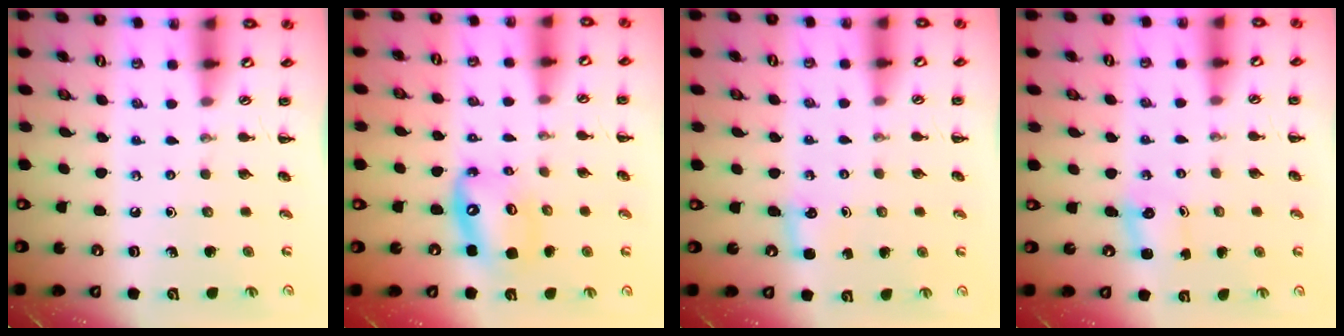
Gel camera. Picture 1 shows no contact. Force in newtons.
{"total": 11.0, "press": 10.6, "slide": 2.7}
{"total": 2.8, "press": 2.6, "slide": 0.9}
{"total": 1.8, "press": 1.7, "slide": 0.6}